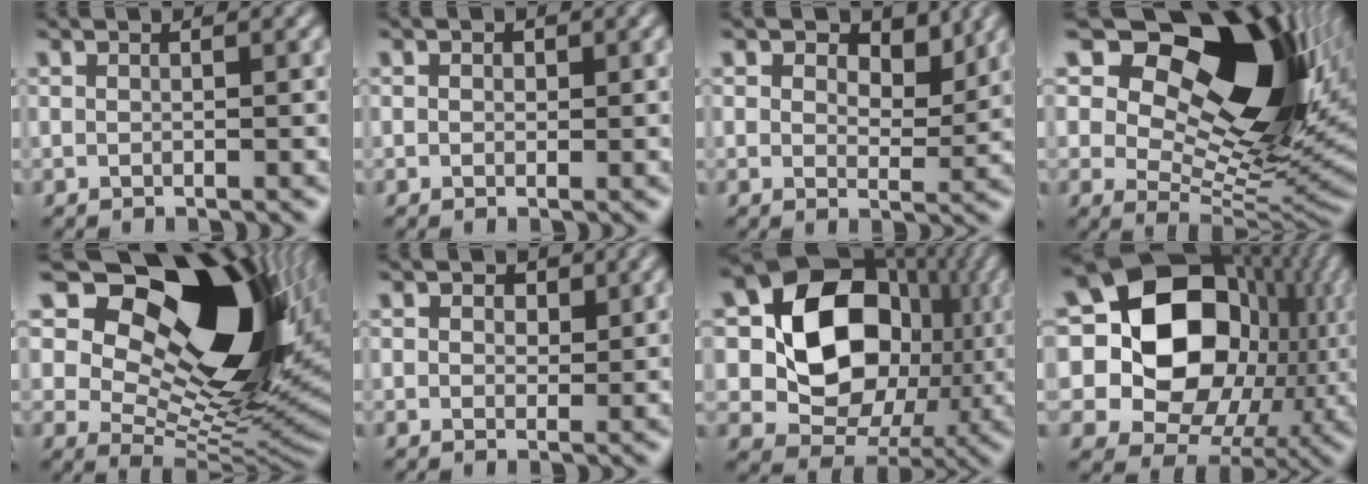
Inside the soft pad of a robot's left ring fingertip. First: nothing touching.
{"total": 1.1, "force": [0.2, 1.0, 0.5], "torque": [-0.003, 0.010, -0.006]}
{"total": 5.6, "force": [3.5, 2.9, 3.2], "torque": [-0.045, 0.010, 0.035]}
{"total": 16.5, "force": [6.9, 8.9, 12.0], "torque": [-0.188, 0.014, 0.127]}
{"total": 18.1, "force": [6.8, 10.2, 13.3], "torque": [-0.216, 0.016, 0.128]}
{"total": 2.6, "force": [1.3, 1.9, 1.3], "torque": [-0.025, 0.010, 0.011]}
{"total": 12.5, "force": [0.7, 9.9, 7.5], "torque": [-0.111, 0.002, 0.006]}
{"total": 17.5, "force": [1.6, 14.2, 10.0], "torque": [-0.181, 0.005, 0.036]}